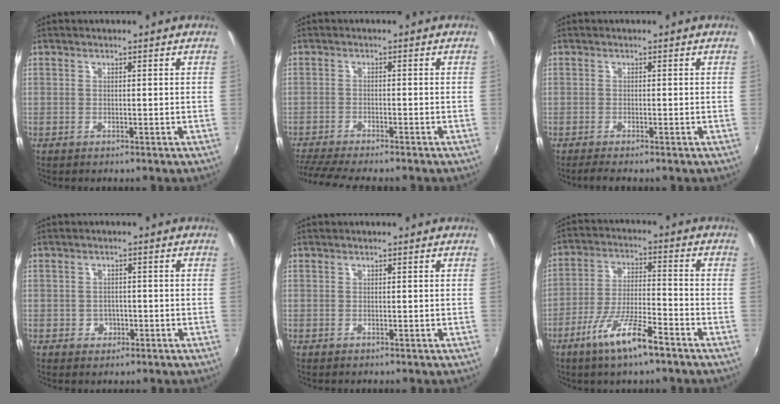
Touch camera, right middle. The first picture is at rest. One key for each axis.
{"total": 9.2, "fx": -8.2, "fy": 0.7, "fz": 4.1, "tx": -0.102, "ty": -0.026, "tz": -0.135}
{"total": 2.0, "fx": -1.7, "fy": 0.0, "fz": 1.0, "tx": -0.023, "ty": -0.010, "tz": -0.031}
{"total": 2.9, "fx": -1.0, "fy": 2.6, "fz": 0.6, "tx": -0.013, "ty": 0.003, "tz": -0.014}
{"total": 0.0}
{"total": 10.8, "fx": -7.0, "fy": 1.8, "fz": 8.0, "tx": -0.161, "ty": -0.010, "tz": -0.127}